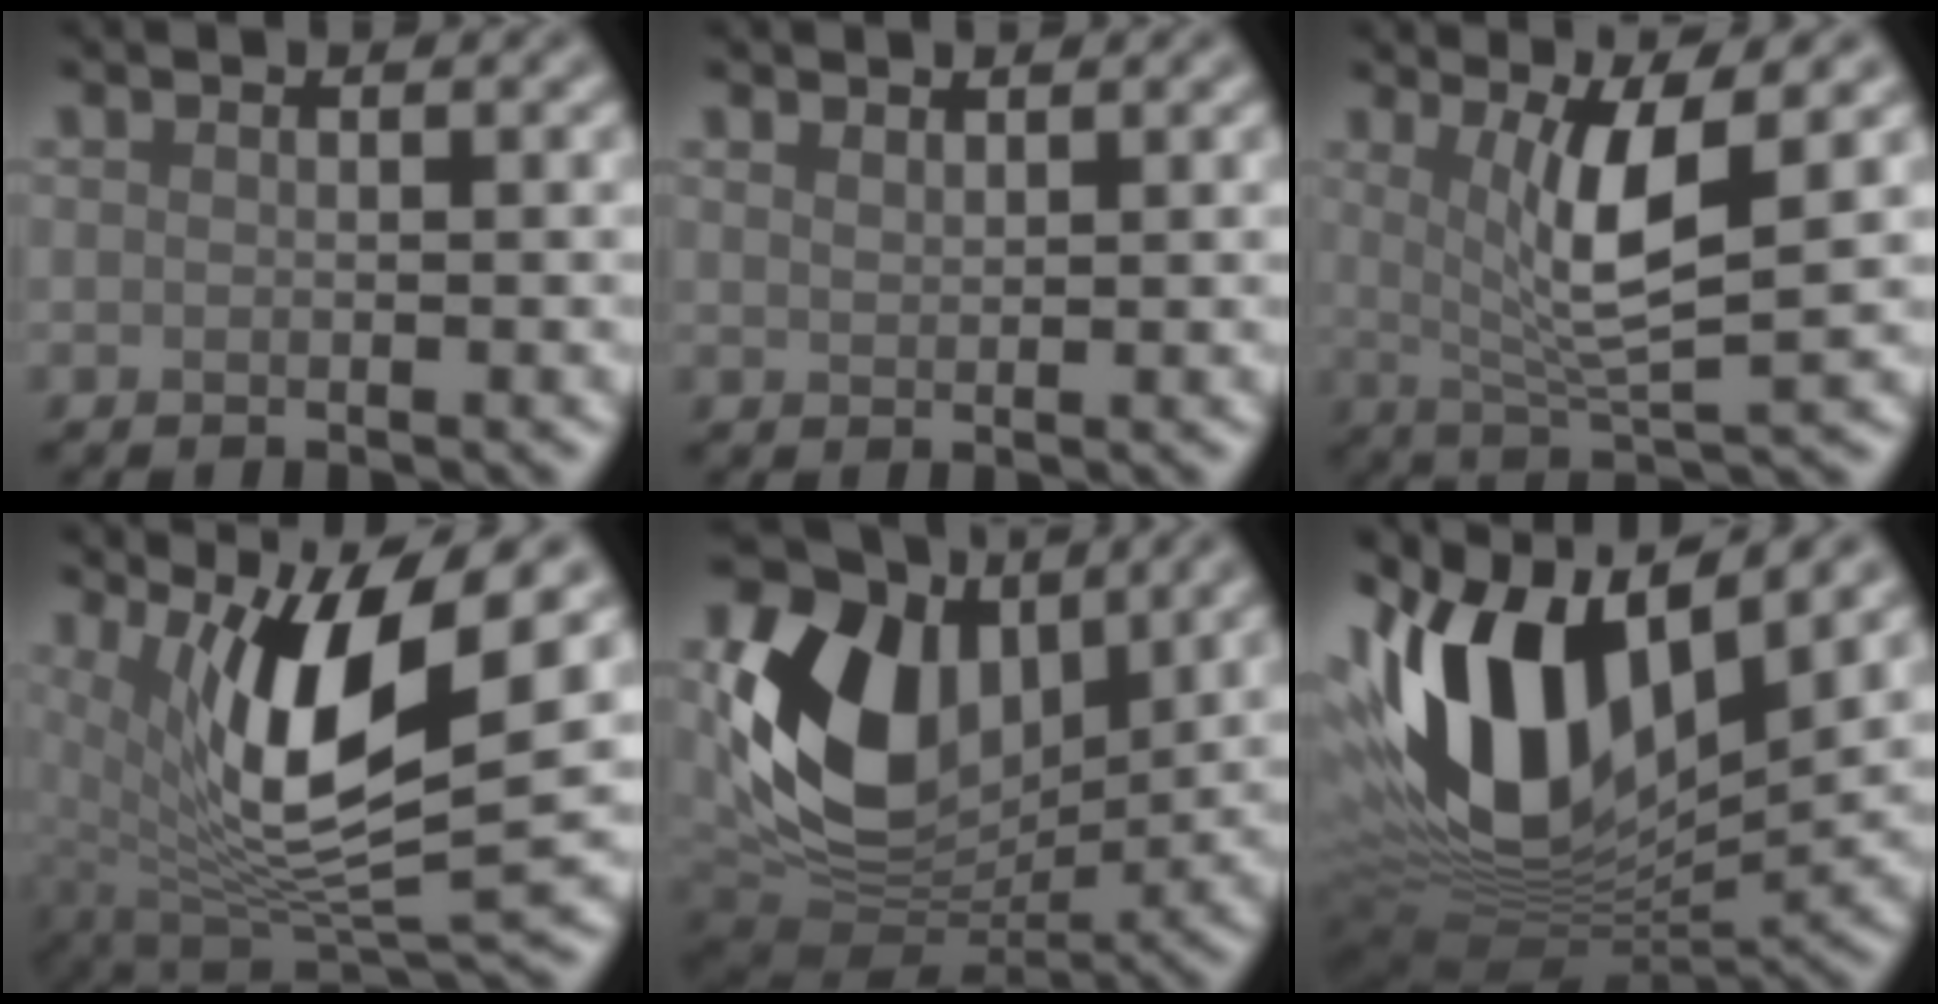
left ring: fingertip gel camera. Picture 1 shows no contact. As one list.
[{"total": 1.0, "force": [1.0, 0.2, 0.2], "torque": [-0.007, -0.001, 0.020]}, {"total": 5.8, "force": [1.6, 1.2, 5.4], "torque": [-0.100, -0.011, 0.035]}, {"total": 10.6, "force": [3.4, 3.2, 9.5], "torque": [-0.166, -0.014, 0.068]}, {"total": 11.7, "force": [3.0, 8.1, 7.9], "torque": [-0.167, -0.003, 0.057]}, {"total": 15.2, "force": [3.7, 8.0, 12.3], "torque": [-0.243, 0.004, 0.064]}]